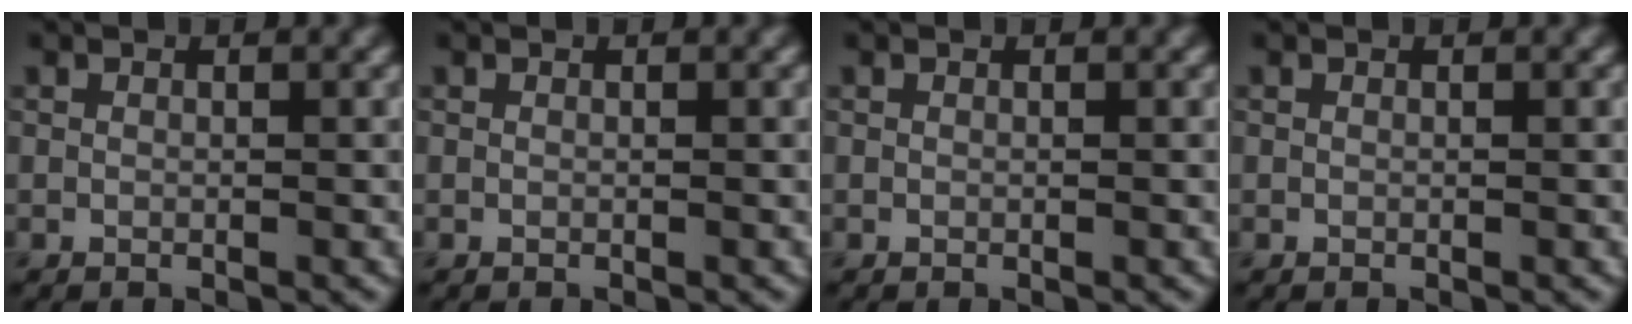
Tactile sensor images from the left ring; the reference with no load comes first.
{"total": 0.0}
{"total": 0.0}
{"total": 0.0}